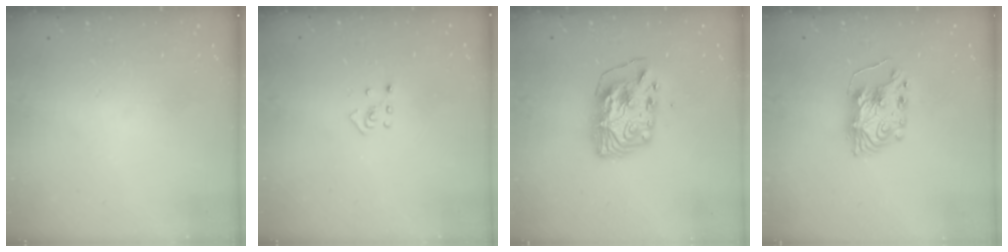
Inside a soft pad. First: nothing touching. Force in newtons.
{"total": 3.4, "press": 3.4, "slide": 0.6}
{"total": 9.6, "press": 9.6, "slide": 0.4}
{"total": 8.6, "press": 8.6, "slide": 0.5}